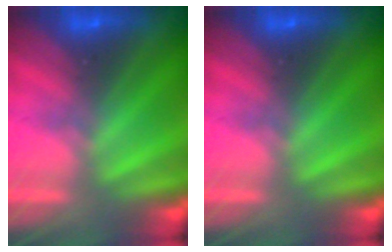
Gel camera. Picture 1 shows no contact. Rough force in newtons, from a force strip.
{"total": 0.0}